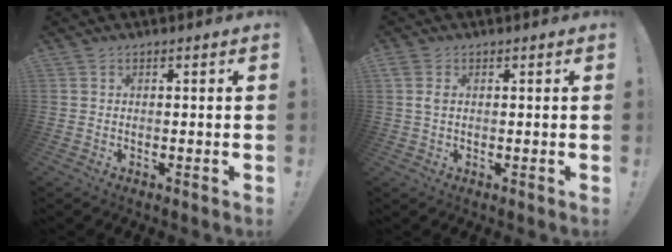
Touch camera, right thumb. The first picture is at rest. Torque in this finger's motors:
{"motor_torque": [0.62, 0.73, 0.10, -0.14, 0.00]}